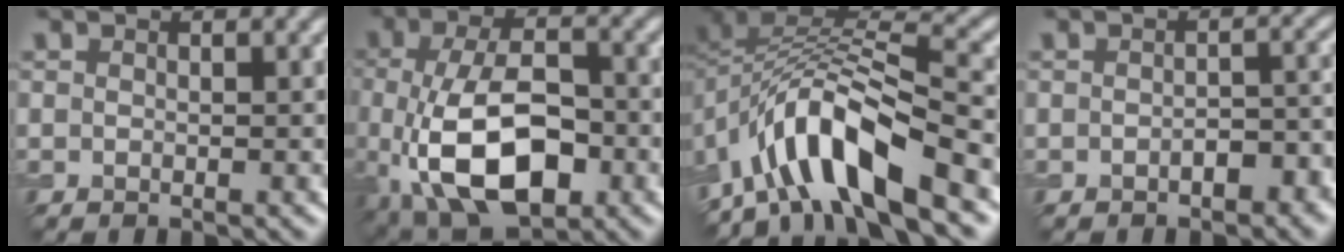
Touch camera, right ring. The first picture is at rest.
{"total": 10.3, "force": [-3.1, 5.4, 8.2], "torque": [-0.156, -0.012, -0.058]}
{"total": 10.2, "force": [-6.1, 3.5, 7.3], "torque": [-0.116, 0.012, -0.120]}
{"total": 3.7, "force": [-1.7, 1.8, 2.8], "torque": [-0.040, -0.007, -0.024]}